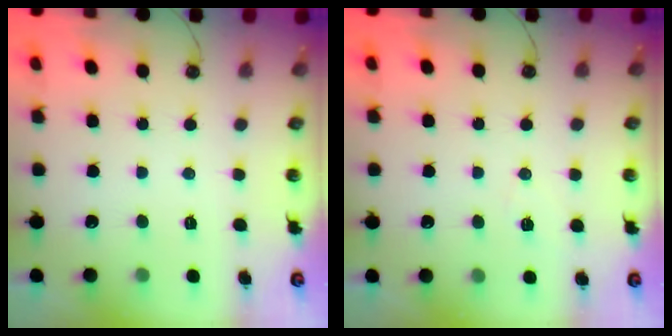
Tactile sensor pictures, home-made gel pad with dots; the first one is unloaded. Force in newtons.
{"total": 5.6, "press": 5.2, "slide": 2.1}